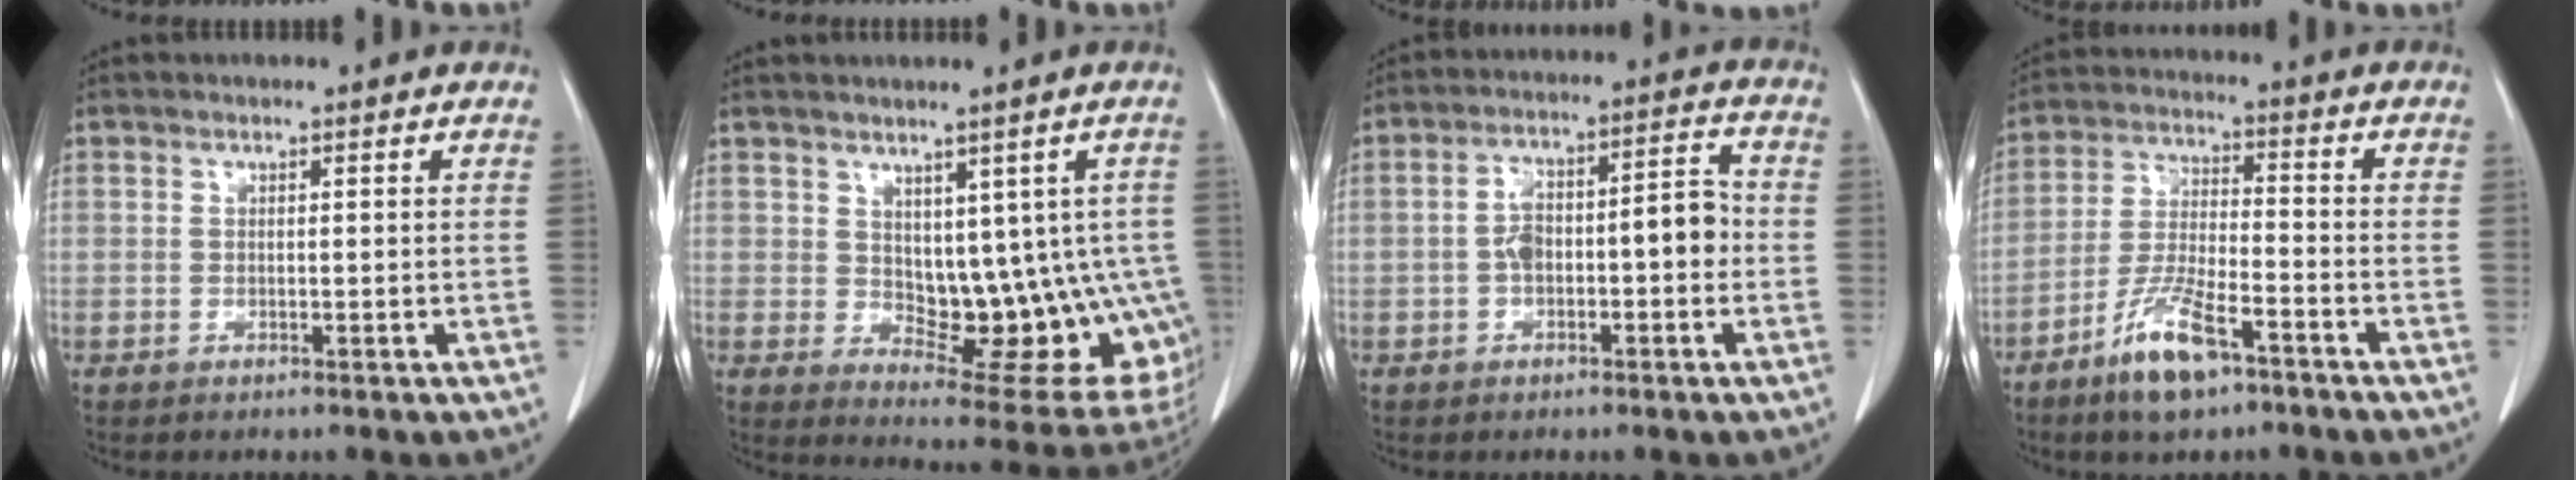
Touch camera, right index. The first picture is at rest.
{"total": 14.4, "force": [-0.1, 7.5, 12.3], "torque": [-0.125, 0.001, 0.020]}
{"total": 8.8, "force": [-1.2, 3.2, 8.1], "torque": [-0.141, 0.041, -0.018]}
{"total": 9.9, "force": [-6.3, 2.4, 7.2], "torque": [-0.147, -0.013, -0.117]}